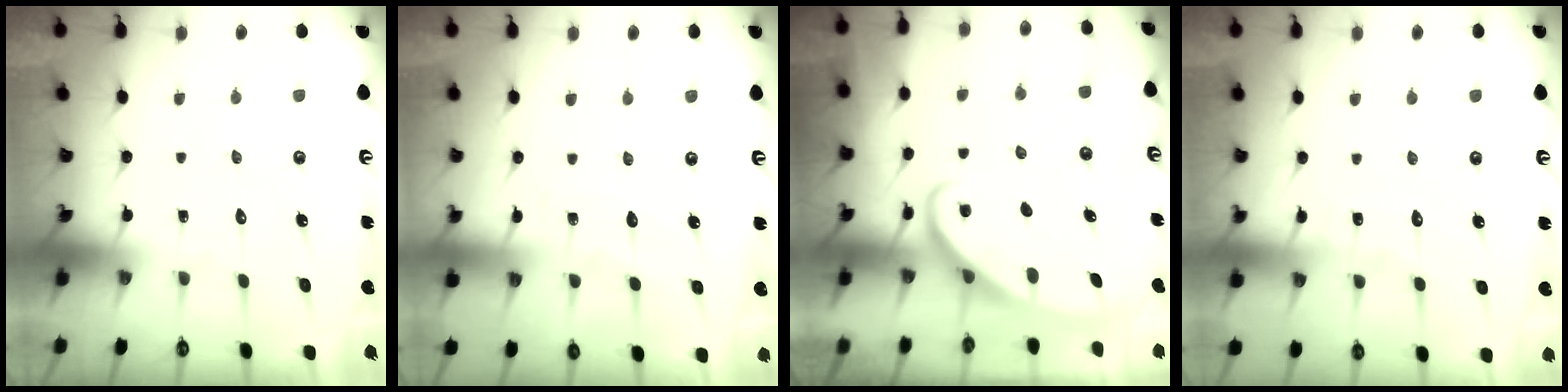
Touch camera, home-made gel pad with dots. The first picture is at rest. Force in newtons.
{"total": 2.5, "press": 2.5, "slide": 0.2}
{"total": 3.0, "press": 3.0, "slide": 0.4}
{"total": 4.1, "press": 4.1, "slide": 0.4}